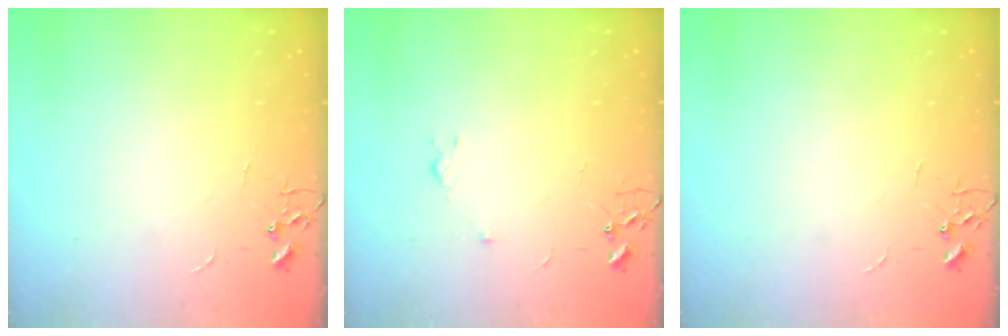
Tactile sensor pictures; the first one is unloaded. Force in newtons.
{"total": 3.1, "press": 3.0, "slide": 0.5}
{"total": 0.0}